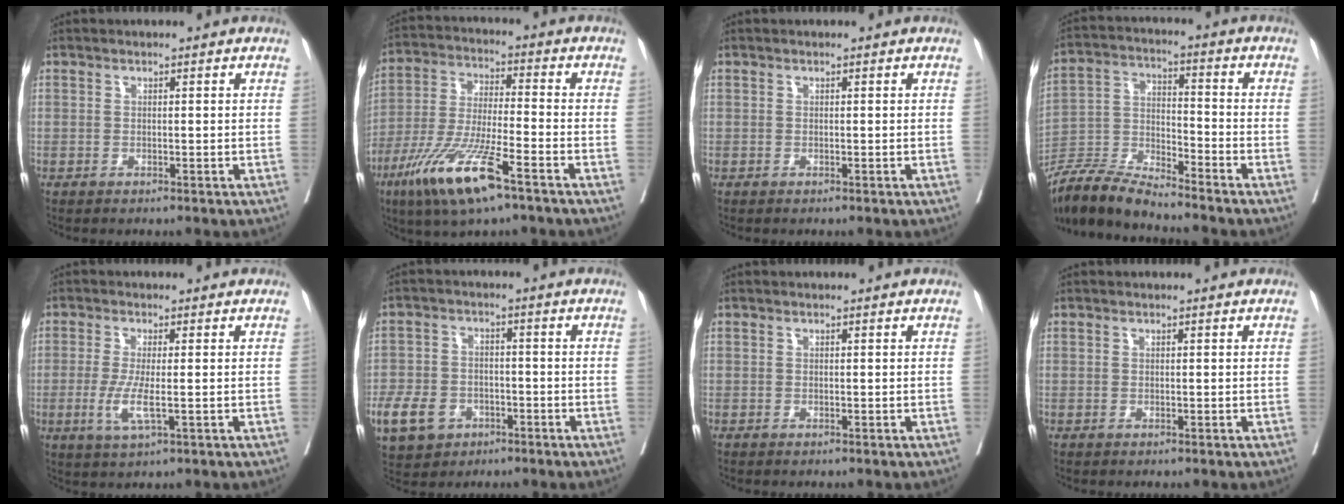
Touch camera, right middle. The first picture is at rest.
{"total": 13.9, "force": [-8.0, 1.8, 11.2], "torque": [-0.227, -0.029, -0.148]}
{"total": 0.0}
{"total": 9.7, "force": [-9.3, 0.2, 2.8], "torque": [-0.052, -0.003, -0.180]}
{"total": 4.8, "force": [-1.0, 0.6, 4.6], "torque": [-0.100, -0.011, -0.018]}
{"total": 10.3, "force": [-4.8, 7.9, 4.6], "torque": [-0.119, 0.005, -0.074]}
{"total": 0.0}
{"total": 0.0}